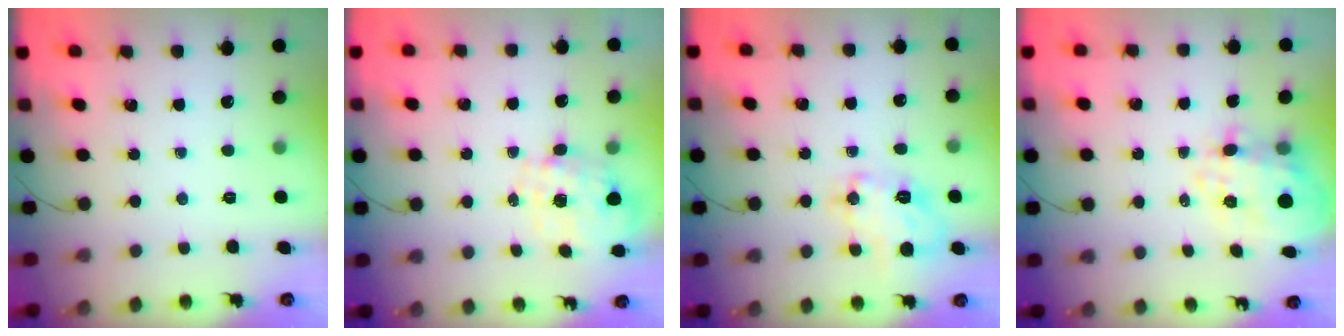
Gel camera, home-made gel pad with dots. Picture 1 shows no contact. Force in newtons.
{"total": 1.3, "press": 1.2, "slide": 0.5}
{"total": 12.2, "press": 12.1, "slide": 0.8}
{"total": 7.8, "press": 7.4, "slide": 2.6}